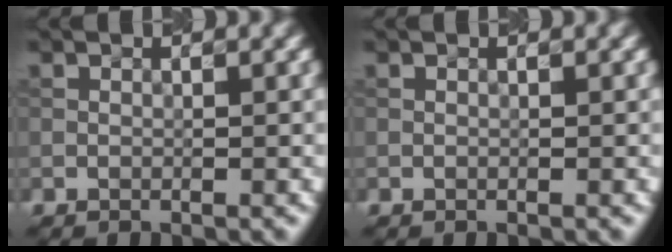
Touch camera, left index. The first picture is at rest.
{"total": 0.0}